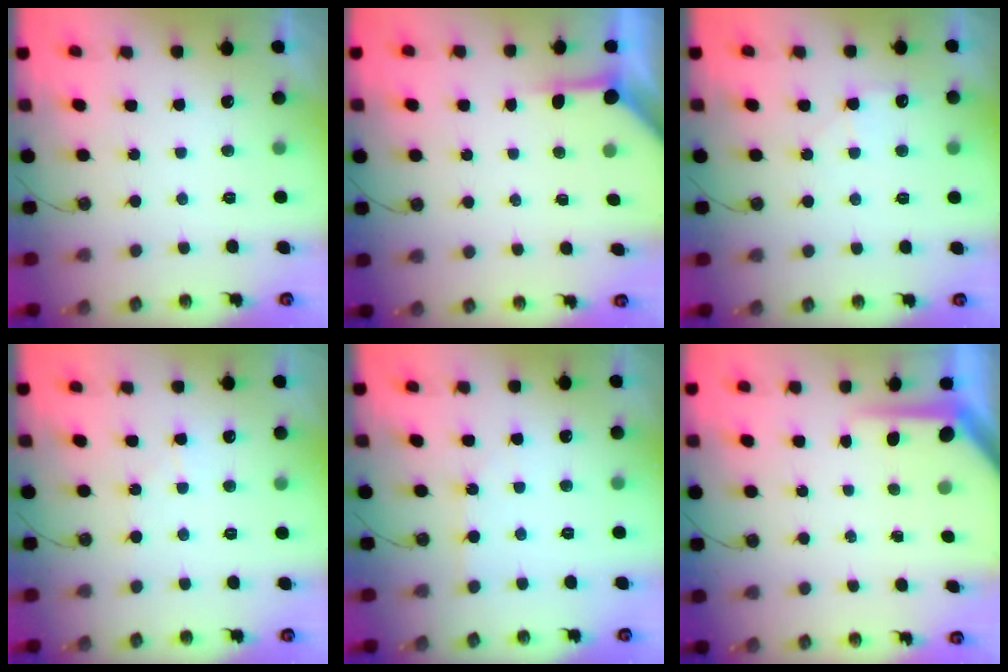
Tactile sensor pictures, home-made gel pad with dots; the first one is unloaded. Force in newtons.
{"total": 3.9, "press": 3.8, "slide": 0.4}
{"total": 7.1, "press": 7.0, "slide": 0.9}
{"total": 5.0, "press": 4.9, "slide": 0.7}
{"total": 3.4, "press": 3.3, "slide": 0.5}
{"total": 6.3, "press": 6.2, "slide": 0.6}